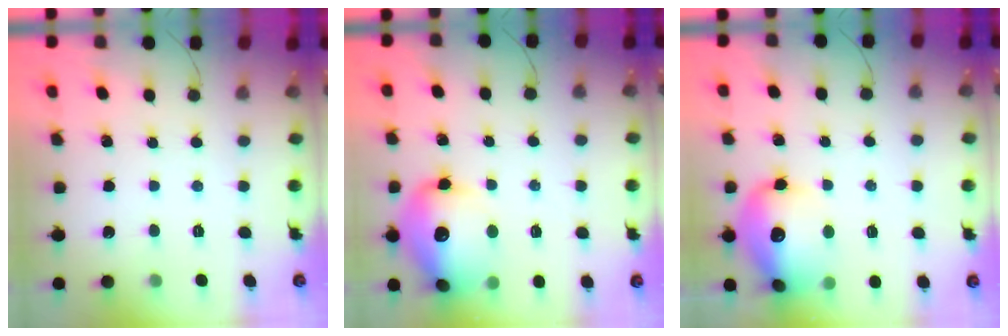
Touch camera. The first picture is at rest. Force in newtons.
{"total": 17.2, "press": 17.1, "slide": 2.1}
{"total": 16.7, "press": 16.5, "slide": 2.7}